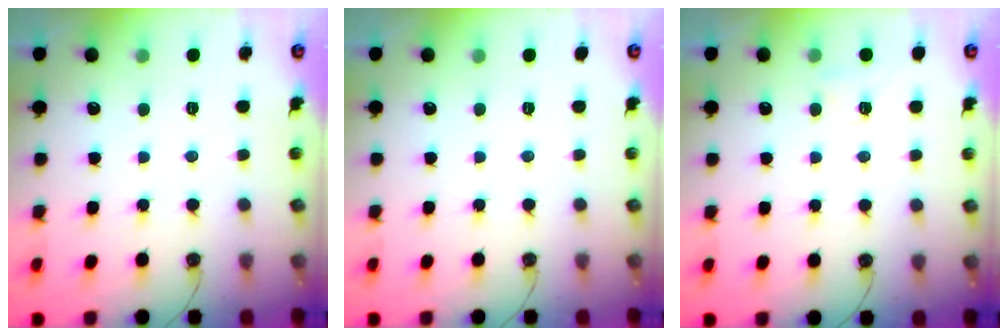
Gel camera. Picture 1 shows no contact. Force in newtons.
{"total": 0.0}
{"total": 4.2, "press": 3.5, "slide": 2.3}